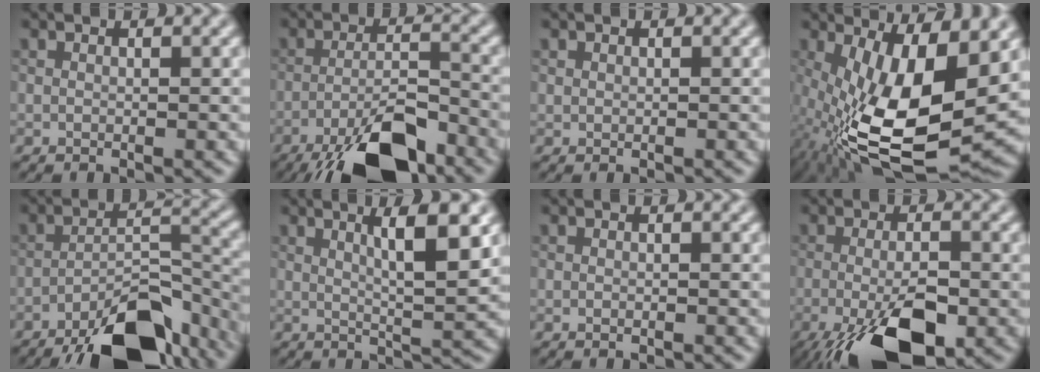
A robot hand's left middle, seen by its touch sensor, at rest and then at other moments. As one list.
[{"total": 9.1, "force": [-6.3, 2.0, 6.2], "torque": [-0.115, -0.004, -0.101]}, {"total": 0.5, "force": [-0.1, -0.3, -0.4], "torque": [-0.002, -0.001, 0.009]}, {"total": 15.1, "force": [-1.9, 6.1, 13.7], "torque": [-0.261, -0.025, -0.012]}, {"total": 11.2, "force": [-8.6, 2.9, 6.5], "torque": [-0.115, 0.000, -0.133]}, {"total": 4.8, "force": [1.4, 0.6, 4.5], "torque": [-0.068, -0.003, 0.036]}, {"total": 0.5, "force": [-0.5, -0.2, -0.1], "torque": [-0.001, 0.000, -0.001]}, {"total": 9.2, "force": [-4.6, 2.5, 7.6], "torque": [-0.143, -0.013, -0.063]}]